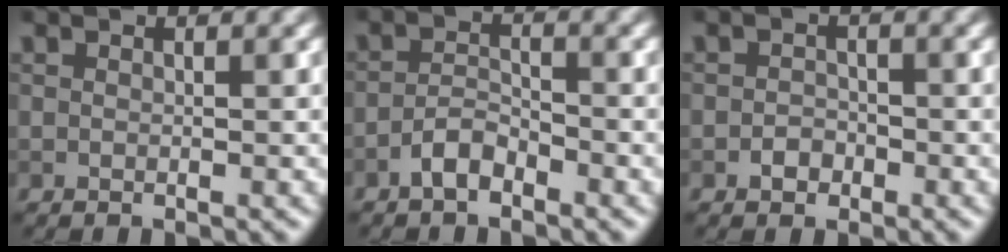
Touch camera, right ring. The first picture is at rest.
{"total": 2.2, "force": [-1.6, 0.8, 1.3], "torque": [-0.025, 0.008, -0.036]}
{"total": 1.2, "force": [-0.7, 0.9, 0.5], "torque": [-0.004, 0.002, -0.013]}